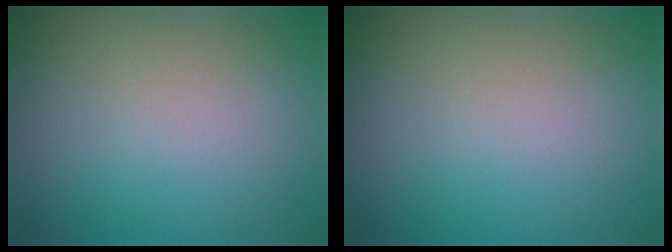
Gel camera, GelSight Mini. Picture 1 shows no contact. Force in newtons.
{"total": 0.0}